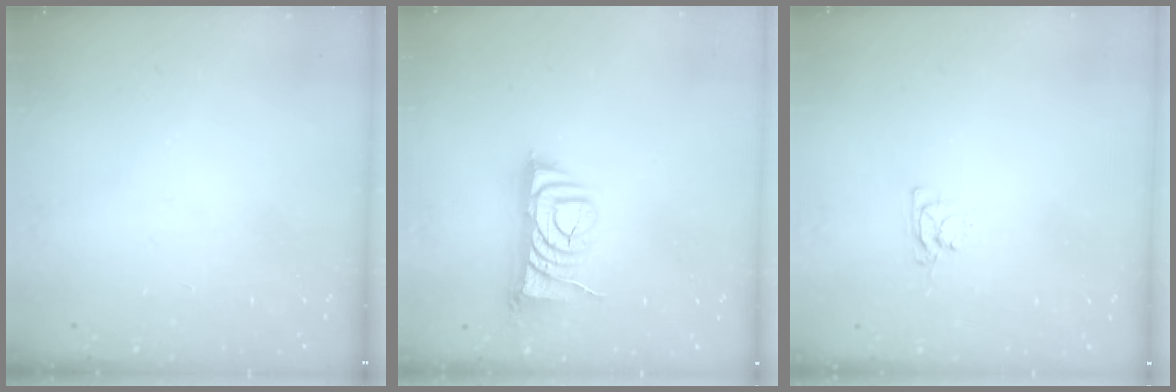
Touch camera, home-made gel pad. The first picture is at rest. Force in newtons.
{"total": 8.3, "press": 8.2, "slide": 1.2}
{"total": 2.9, "press": 2.9, "slide": 0.3}